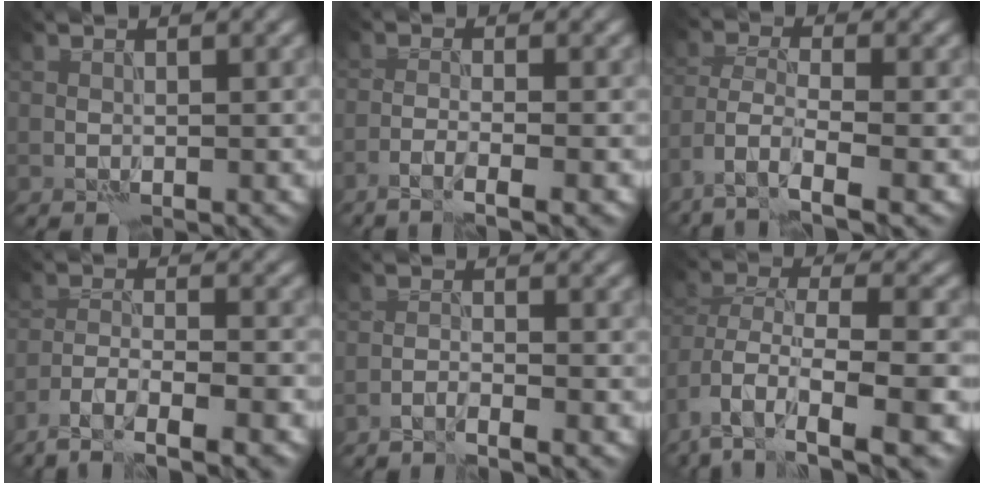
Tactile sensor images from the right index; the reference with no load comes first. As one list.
[{"total": 2.8, "force": [-2.0, 0.2, 2.0], "torque": [-0.033, 0.003, -0.045]}, {"total": 5.0, "force": [-3.5, 1.2, 3.4], "torque": [-0.066, -0.005, -0.074]}, {"total": 6.8, "force": [-5.4, 1.5, 3.9], "torque": [-0.062, -0.001, -0.096]}, {"total": 1.8, "force": [-1.6, -0.2, 0.7], "torque": [-0.013, 0.003, -0.036]}, {"total": 9.3, "force": [-4.4, 4.9, 6.6], "torque": [-0.116, 0.008, -0.070]}]